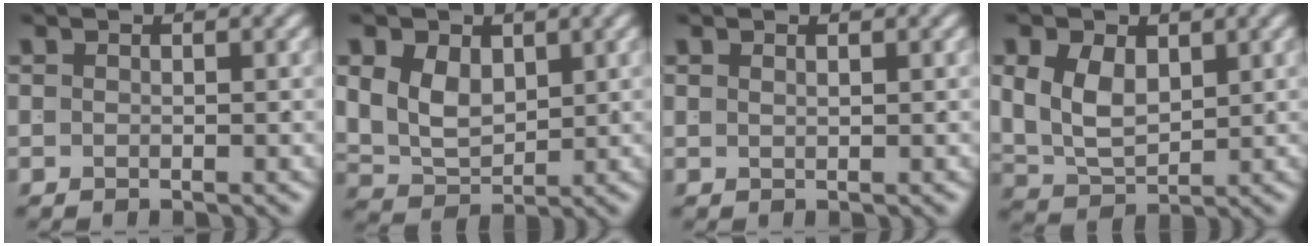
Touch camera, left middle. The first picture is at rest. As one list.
[{"total": 7.1, "force": [0.8, 5.9, 3.9], "torque": [-0.098, -0.025, 0.024]}, {"total": 1.1, "force": [0.4, -1.0, 0.1], "torque": [0.007, -0.002, 0.012]}, {"total": 6.6, "force": [0.6, 5.2, 4.0], "torque": [-0.096, -0.023, 0.021]}]